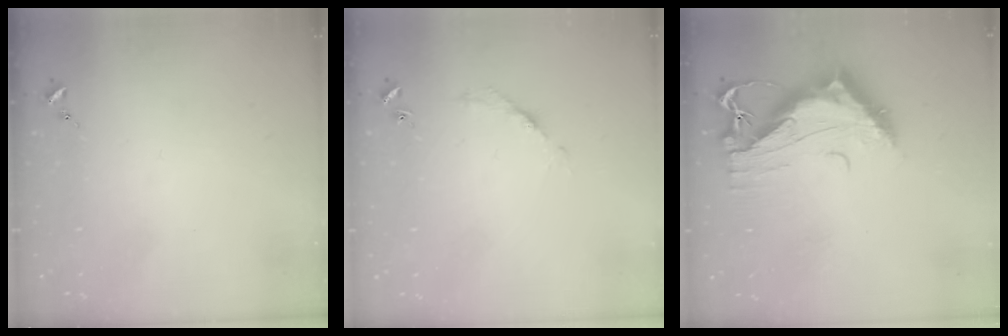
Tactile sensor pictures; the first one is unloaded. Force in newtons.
{"total": 2.7, "press": 2.7, "slide": 0.4}
{"total": 13.7, "press": 13.6, "slide": 1.3}